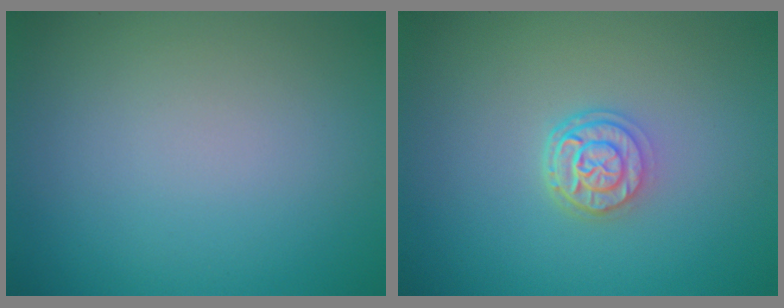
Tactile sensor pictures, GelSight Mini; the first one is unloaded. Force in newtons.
{"total": 2.8, "press": 2.1, "slide": 1.8}